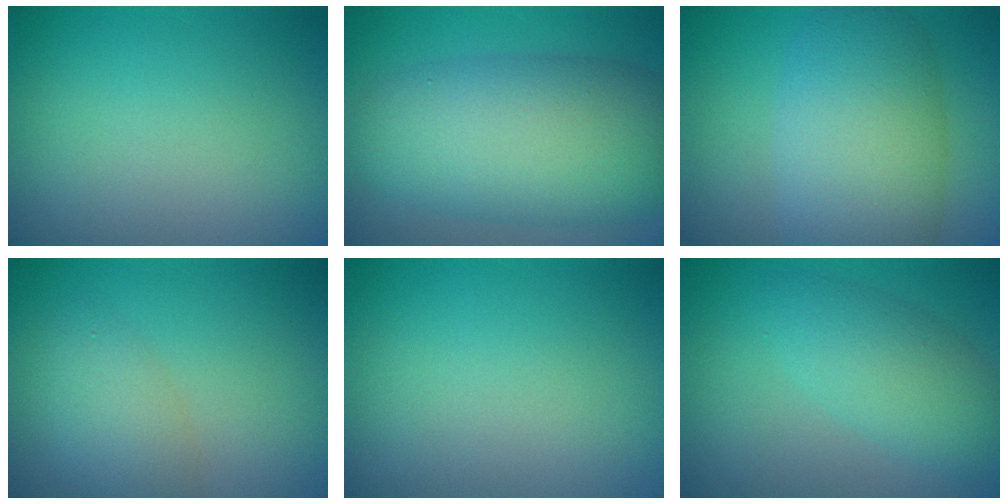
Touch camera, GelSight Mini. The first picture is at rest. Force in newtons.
{"total": 9.6, "press": 9.6, "slide": 0.1}
{"total": 8.5, "press": 8.5, "slide": 0.4}
{"total": 3.0, "press": 3.0, "slide": 0.1}
{"total": 0.0}
{"total": 3.7, "press": 3.7, "slide": 0.2}